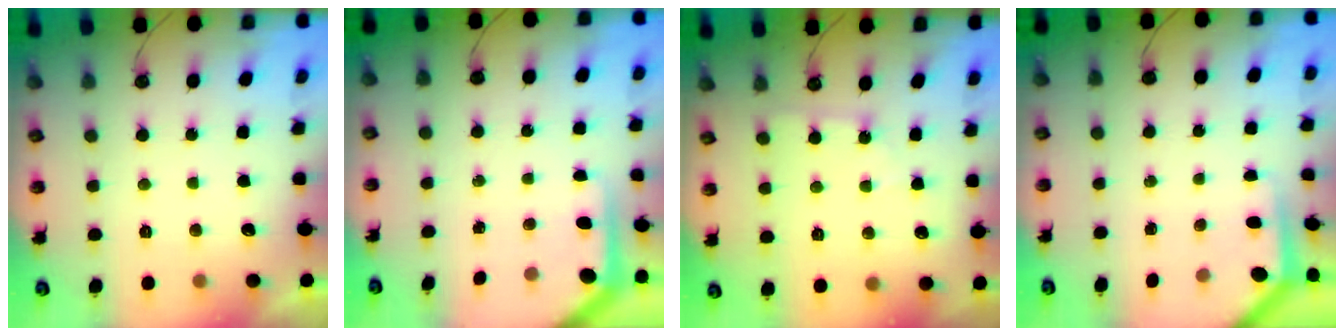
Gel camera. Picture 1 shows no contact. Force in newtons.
{"total": 5.5, "press": 5.5, "slide": 0.2}
{"total": 5.4, "press": 5.3, "slide": 0.8}
{"total": 3.7, "press": 3.7, "slide": 0.3}